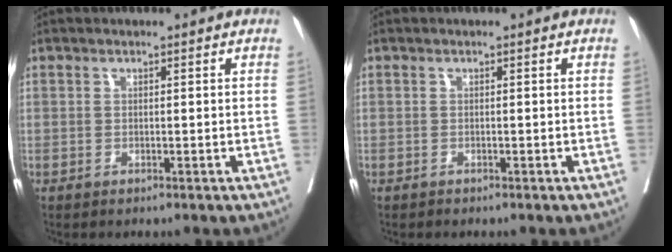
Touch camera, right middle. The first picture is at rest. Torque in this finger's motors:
{"motor_torque": [-0.08, -0.14, 0.03, -0.01]}